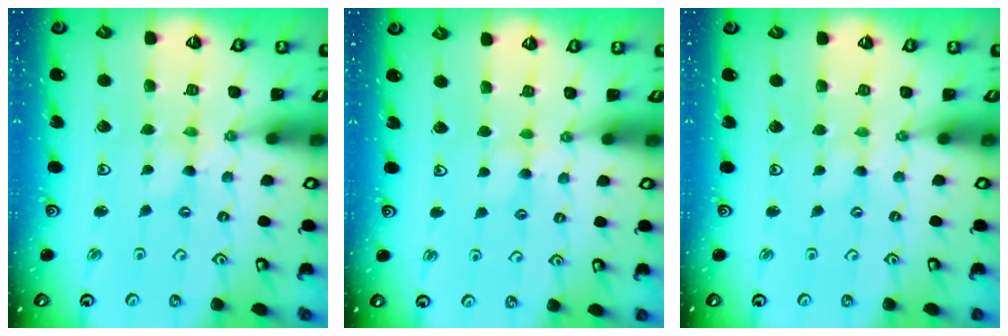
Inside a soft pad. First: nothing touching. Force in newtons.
{"total": 2.5, "press": 2.5, "slide": 0.3}
{"total": 0.0}